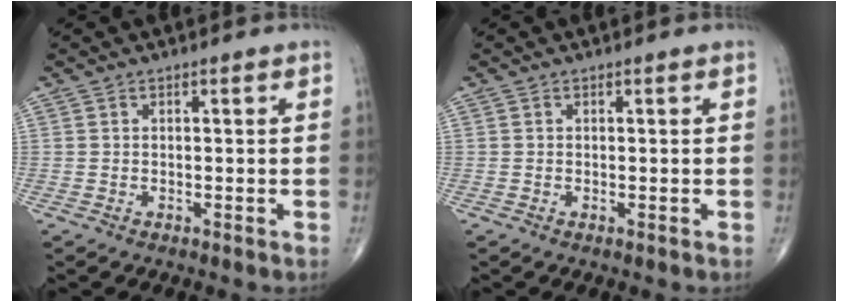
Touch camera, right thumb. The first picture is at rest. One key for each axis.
{"total": 0.0}